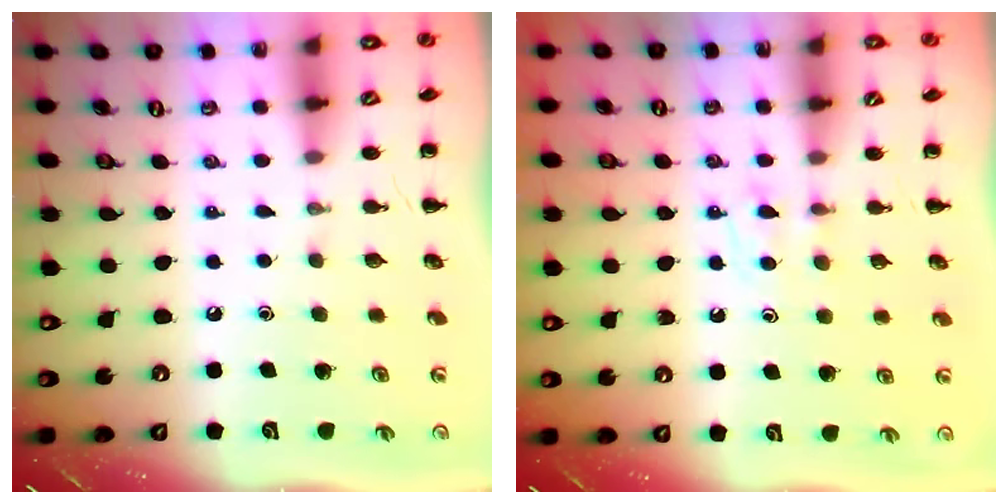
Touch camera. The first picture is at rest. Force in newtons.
{"total": 3.8, "press": 3.4, "slide": 1.7}